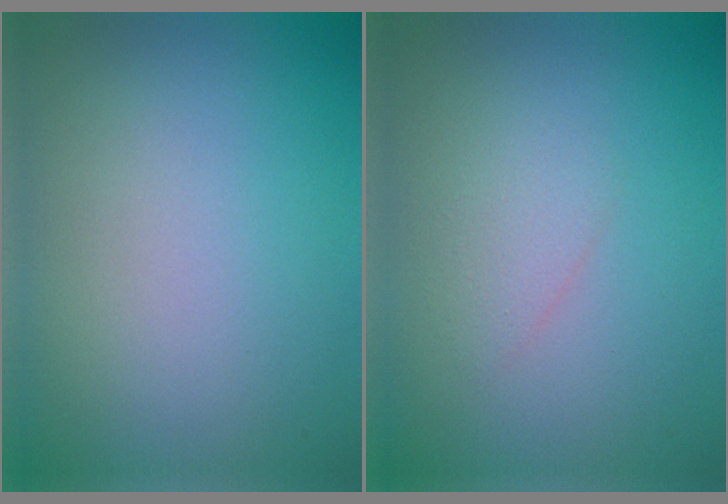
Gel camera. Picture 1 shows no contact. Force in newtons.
{"total": 1.4, "press": 1.4, "slide": 0.1}